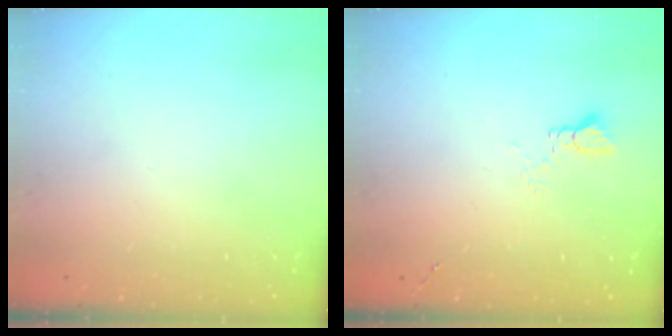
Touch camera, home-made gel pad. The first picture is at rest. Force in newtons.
{"total": 2.9, "press": 2.9, "slide": 0.3}